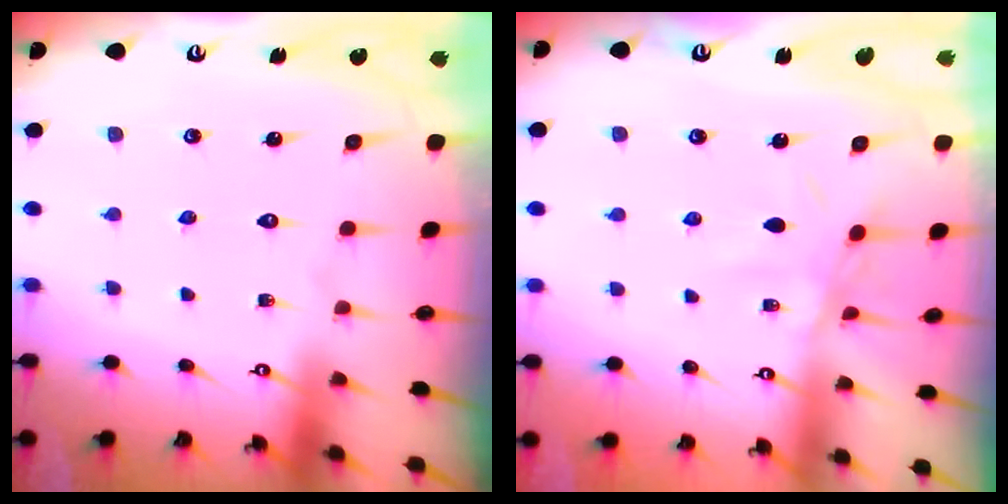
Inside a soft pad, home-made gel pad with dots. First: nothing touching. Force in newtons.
{"total": 5.7, "press": 5.6, "slide": 0.7}